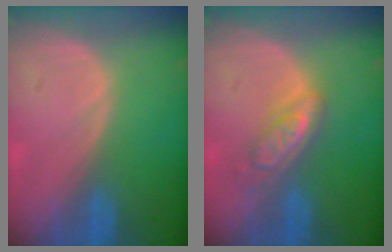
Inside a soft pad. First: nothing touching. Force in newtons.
{"total": 5.4, "press": 4.7, "slide": 2.8}